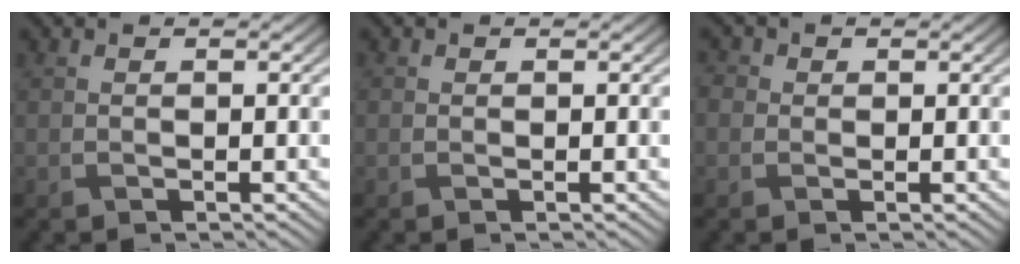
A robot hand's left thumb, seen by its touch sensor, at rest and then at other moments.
{"total": 0.0}
{"total": 1.5, "force": [0.4, 1.4, 0.4], "torque": [-0.017, 0.005, -0.002]}